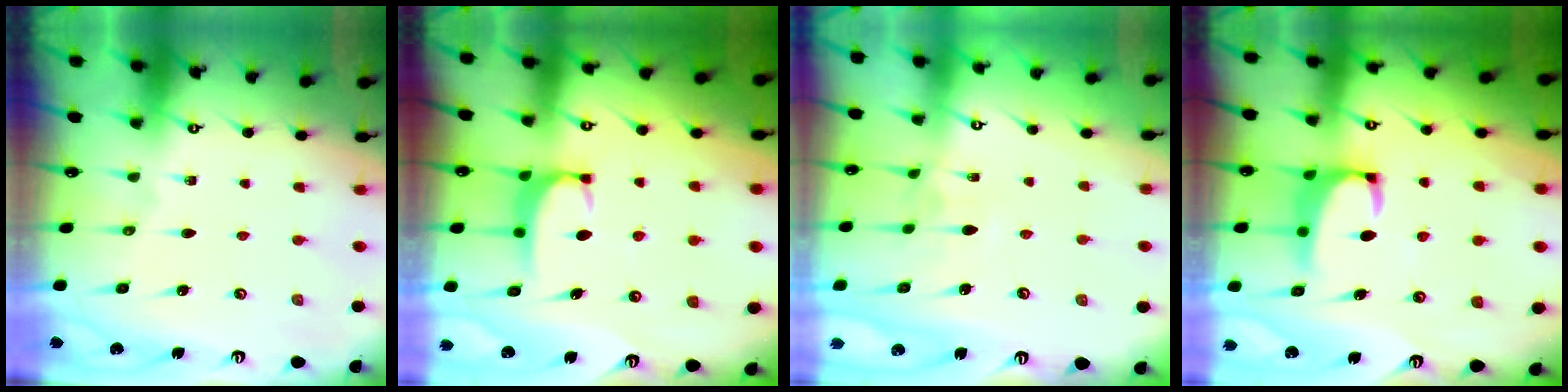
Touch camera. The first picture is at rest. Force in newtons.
{"total": 1.6, "press": 1.6, "slide": 0.5}
{"total": 2.9, "press": 2.9, "slide": 0.3}
{"total": 2.1, "press": 1.9, "slide": 0.9}